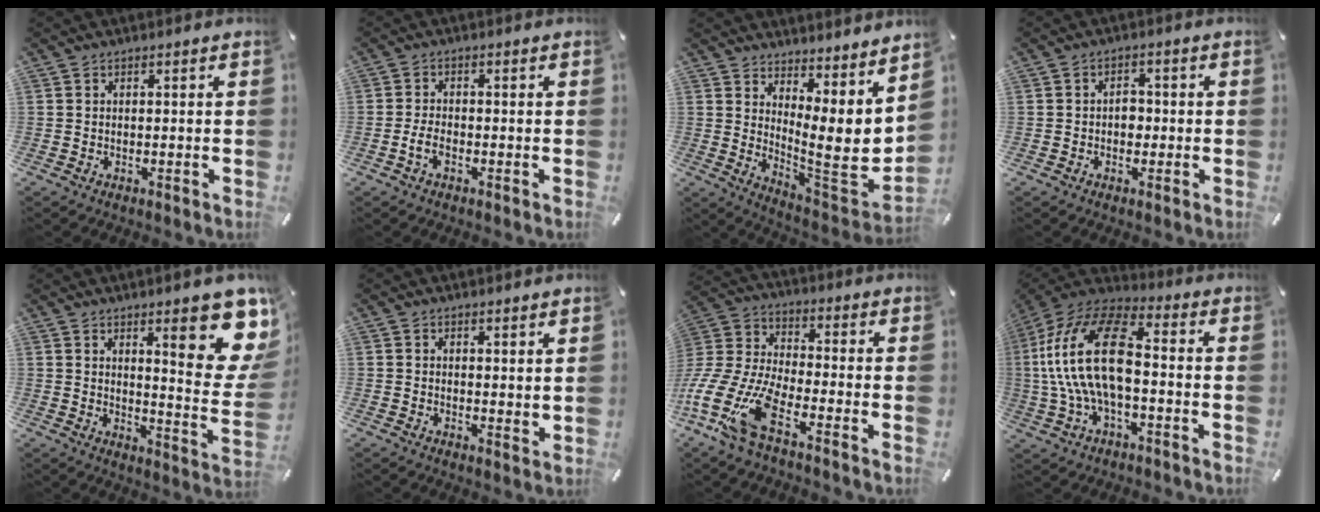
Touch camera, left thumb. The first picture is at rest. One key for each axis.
{"total": 2.9, "fx": -1.2, "fy": 1.4, "fz": 2.2, "tx": -0.044, "ty": 0.004, "tz": -0.023}
{"total": 10.9, "fx": 3.1, "fy": 3.6, "fz": 9.8, "tx": -0.120, "ty": -0.076, "tz": 0.059}
{"total": 3.3, "fx": -0.5, "fy": 2.5, "fz": 2.1, "tx": -0.025, "ty": 0.004, "tz": -0.015}
{"total": 17.4, "fx": 9.7, "fy": 4.9, "fz": 13.5, "tx": -0.166, "ty": -0.077, "tz": 0.150}
{"total": 2.1, "fx": 1.9, "fy": 0.7, "fz": 0.2, "tx": 0.011, "ty": -0.015, "tz": 0.034}
{"total": 16.9, "fx": -10.0, "fy": 6.6, "fz": 11.9, "tx": -0.270, "ty": 0.018, "tz": -0.180}
{"total": 20.3, "fx": -0.8, "fy": 10.4, "fz": 17.4, "tx": -0.365, "ty": 0.005, "tz": -0.016}